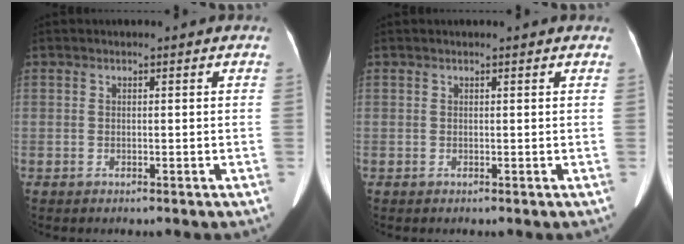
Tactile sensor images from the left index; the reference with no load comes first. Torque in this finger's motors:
{"motor_torque": [0.11, -0.08, 0.00, 0.00]}